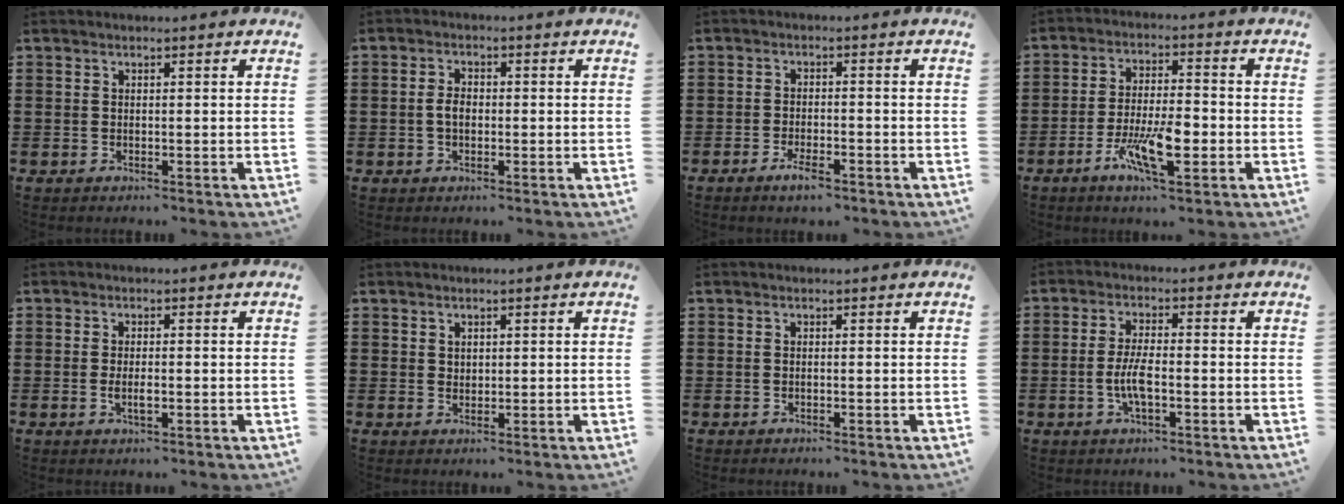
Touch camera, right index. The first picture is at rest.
{"total": 2.6, "force": [-0.3, 1.6, 2.1], "torque": [-0.048, 0.003, -0.010]}
{"total": 3.2, "force": [-2.1, 0.7, 2.2], "torque": [-0.044, -0.002, -0.039]}
{"total": 8.9, "force": [-3.7, 2.8, 7.6], "torque": [-0.153, -0.004, -0.068]}
{"total": 2.5, "force": [-0.5, 0.8, 2.3], "torque": [-0.042, 0.000, -0.010]}
{"total": 1.2, "force": [0.9, 0.8, 0.2], "torque": [-0.006, 0.004, 0.016]}
{"total": 0.0}
{"total": 4.9, "force": [-1.2, 1.5, 4.6], "torque": [-0.101, -0.002, -0.027]}